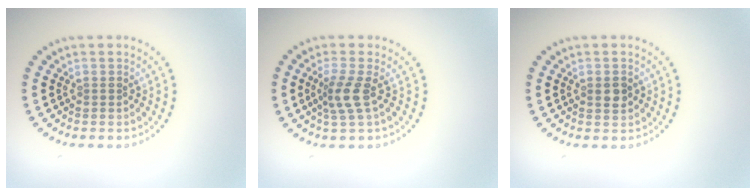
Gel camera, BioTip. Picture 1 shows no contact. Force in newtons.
{"total": 2.3, "press": 1.8, "slide": 1.5}
{"total": 1.4, "press": 1.4, "slide": 0.1}